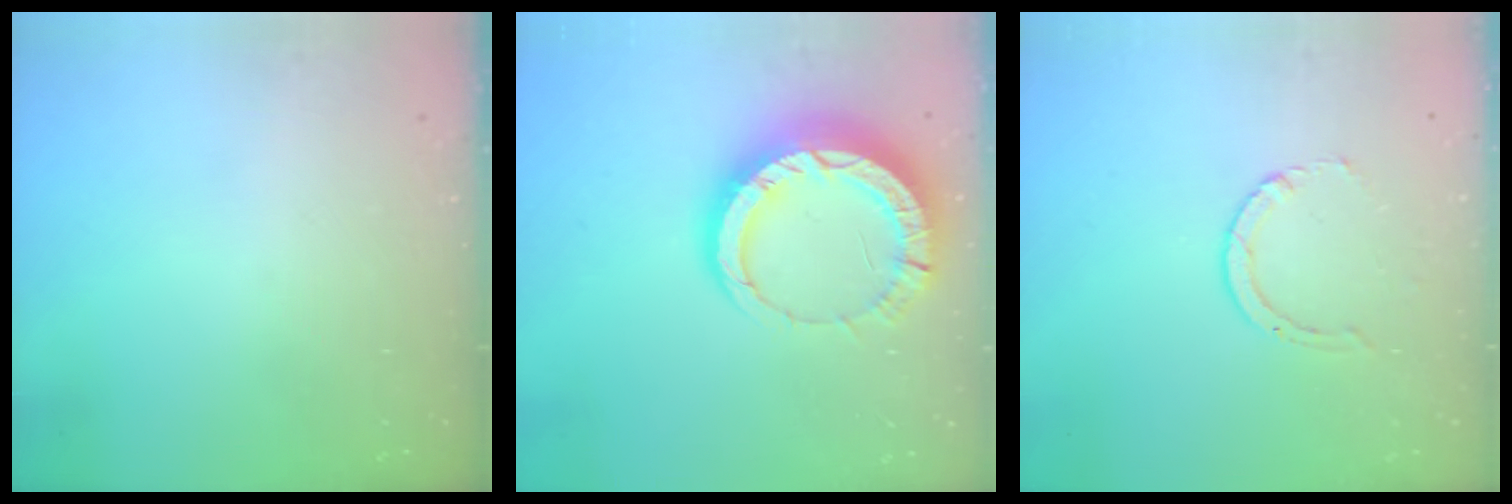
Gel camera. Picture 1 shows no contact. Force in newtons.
{"total": 13.4, "press": 13.3, "slide": 1.4}
{"total": 2.9, "press": 2.9, "slide": 0.4}